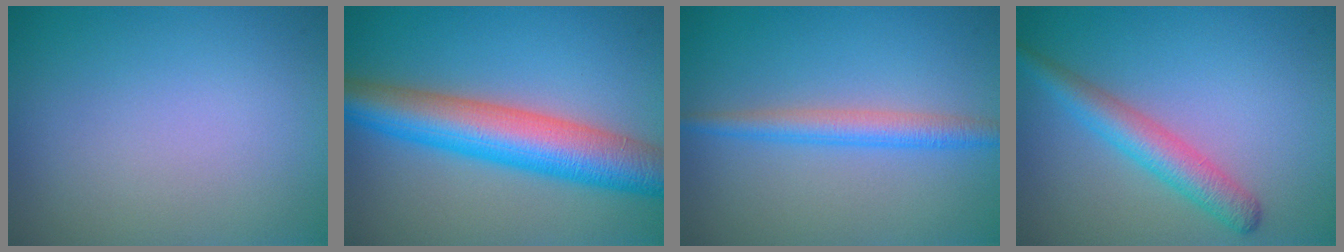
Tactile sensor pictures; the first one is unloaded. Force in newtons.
{"total": 8.6, "press": 8.6, "slide": 0.0}
{"total": 2.7, "press": 2.7, "slide": 0.1}
{"total": 3.5, "press": 3.5, "slide": 0.1}